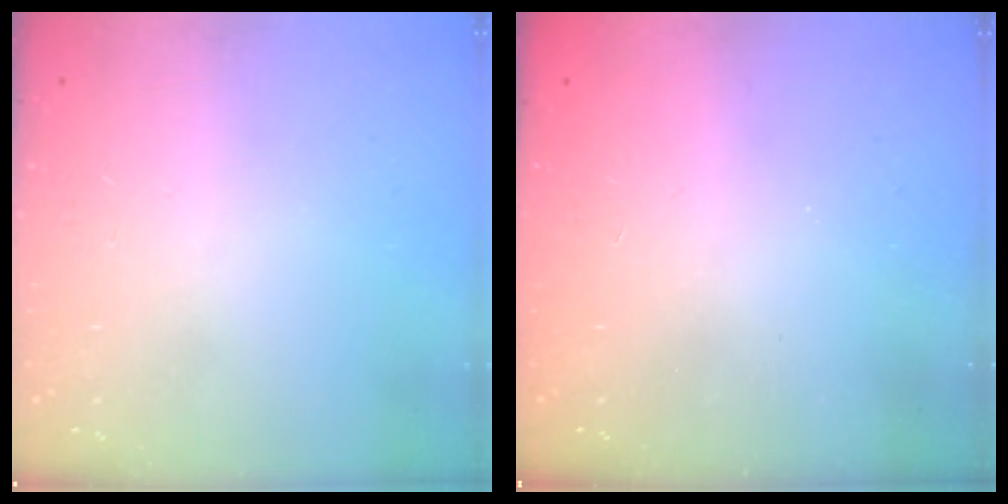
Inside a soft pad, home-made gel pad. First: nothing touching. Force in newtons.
{"total": 2.3, "press": 2.2, "slide": 0.7}